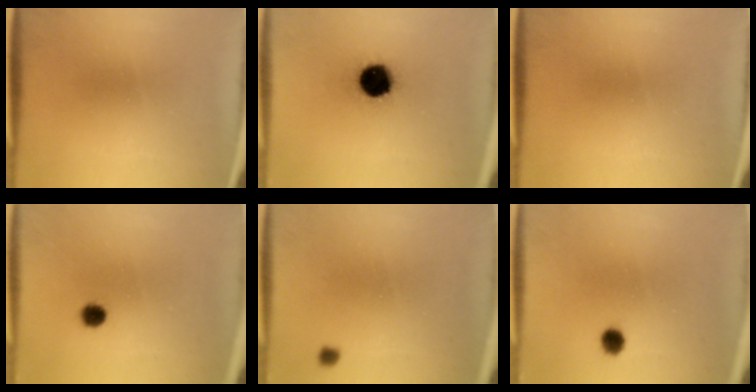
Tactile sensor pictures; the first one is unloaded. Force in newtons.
{"total": 14.8}
{"total": 0.0}
{"total": 2.6}
{"total": 1.0}
{"total": 2.4}